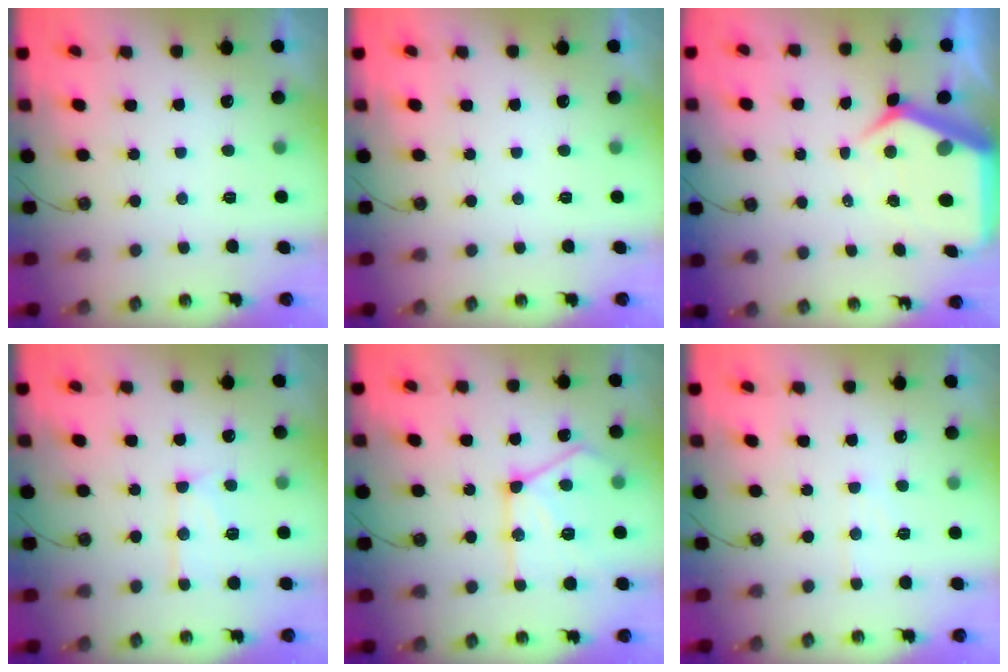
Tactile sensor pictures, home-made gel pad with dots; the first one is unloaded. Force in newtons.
{"total": 0.0}
{"total": 9.5, "press": 9.4, "slide": 0.9}
{"total": 12.0, "press": 11.9, "slide": 1.0}
{"total": 17.3, "press": 17.2, "slide": 1.9}
{"total": 5.3, "press": 5.3, "slide": 0.4}